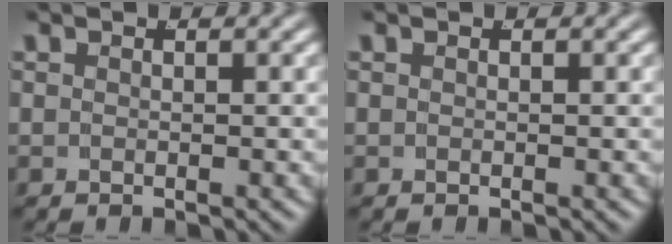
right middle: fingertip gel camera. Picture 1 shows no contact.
{"total": 0.0}